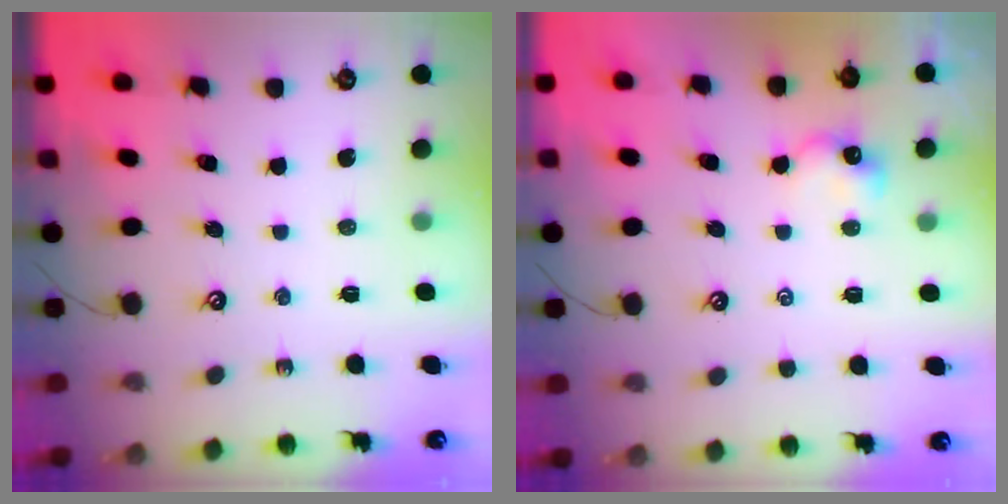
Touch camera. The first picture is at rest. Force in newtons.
{"total": 0.0}